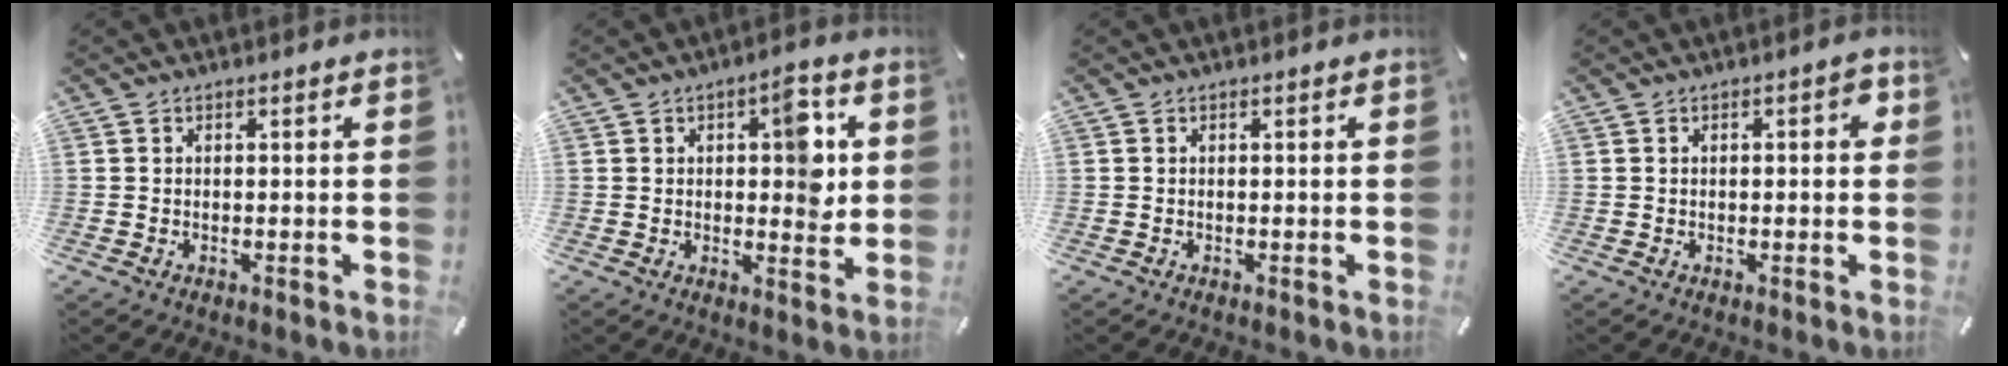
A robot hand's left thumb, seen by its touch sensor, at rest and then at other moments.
{"total": 9.2, "force": [2.1, 4.6, 7.7], "torque": [-0.080, -0.013, 0.027]}
{"total": 0.0}
{"total": 2.6, "force": [0.3, 1.1, 2.3], "torque": [-0.029, 0.002, -0.002]}